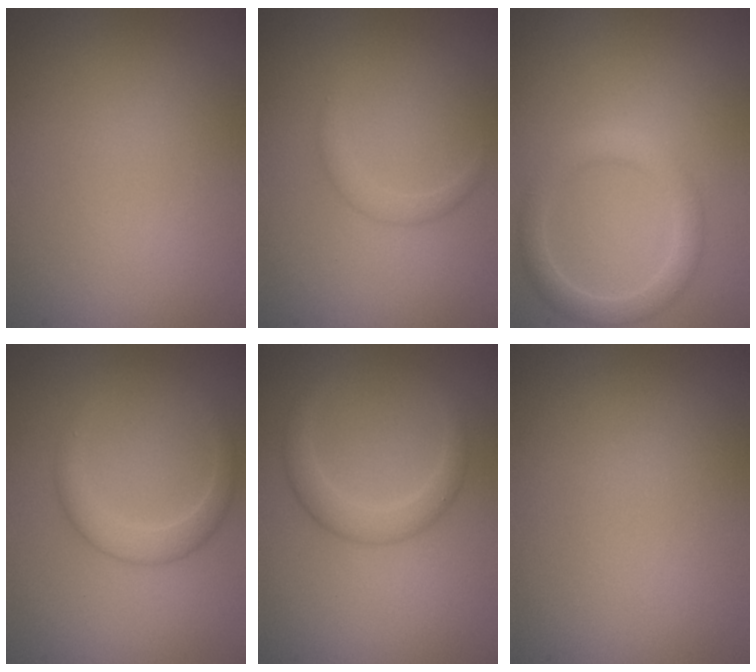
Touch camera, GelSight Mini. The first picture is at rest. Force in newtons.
{"total": 1.1, "press": 1.1, "slide": 0.1}
{"total": 2.5, "press": 2.5, "slide": 0.0}
{"total": 2.3, "press": 2.3, "slide": 0.1}
{"total": 2.2, "press": 2.2, "slide": 0.1}
{"total": 0.0}